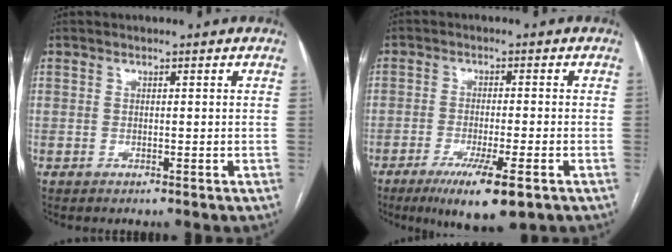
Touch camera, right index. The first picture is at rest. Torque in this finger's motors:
{"motor_torque": [0.14, -0.02, 0.18, 0.00]}